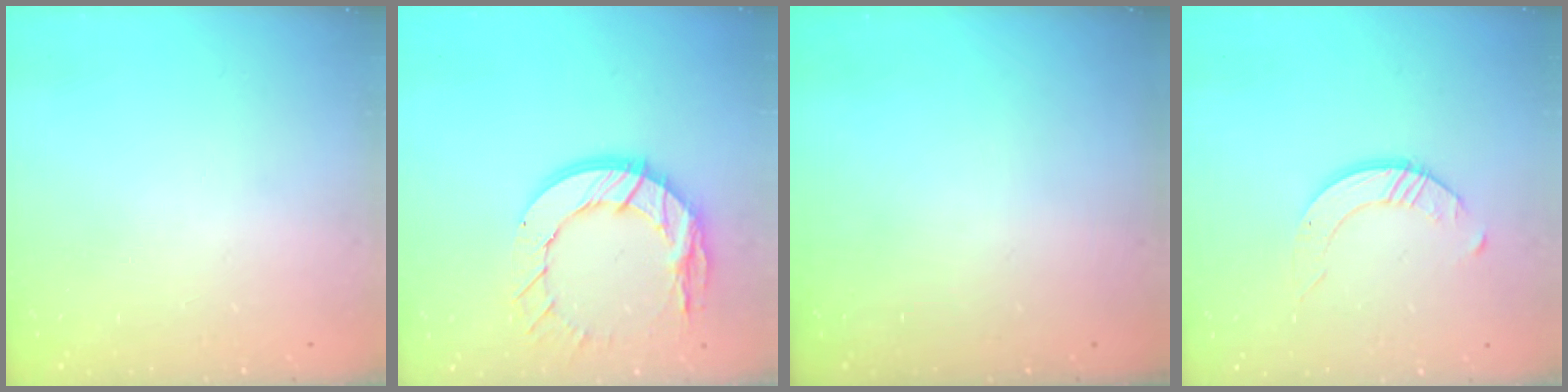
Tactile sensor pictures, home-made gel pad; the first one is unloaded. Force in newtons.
{"total": 14.3, "press": 14.2, "slide": 1.4}
{"total": 0.0}
{"total": 2.5, "press": 2.5, "slide": 0.3}